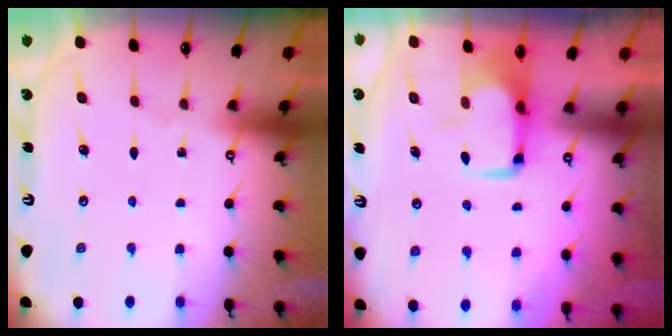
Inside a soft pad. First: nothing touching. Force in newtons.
{"total": 1.0, "press": 0.8, "slide": 0.6}